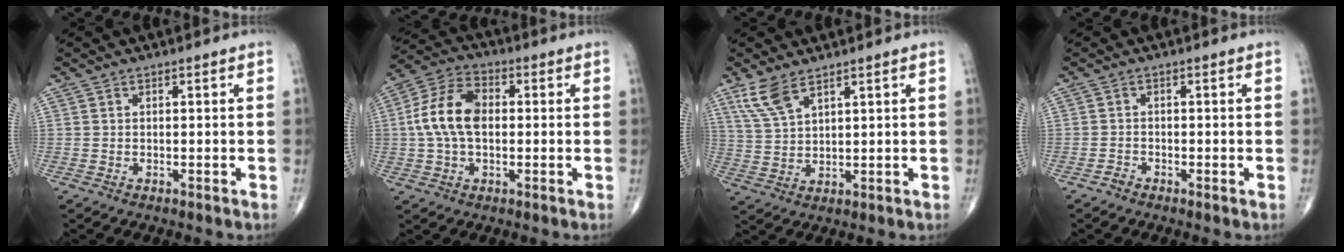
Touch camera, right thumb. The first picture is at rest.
{"total": 11.3, "force": [0.5, 7.0, 8.9], "torque": [-0.175, 0.026, 0.004]}
{"total": 6.1, "force": [4.2, 2.1, 4.0], "torque": [-0.087, -0.013, 0.093]}
{"total": 0.9, "force": [-0.8, 0.4, 0.3], "torque": [-0.002, 0.000, -0.022]}